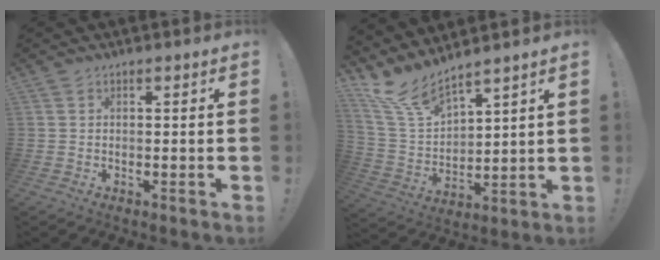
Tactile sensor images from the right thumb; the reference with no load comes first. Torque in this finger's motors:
{"motor_torque": [-0.59, 1.27, 0.68, 0.78, 0.02]}